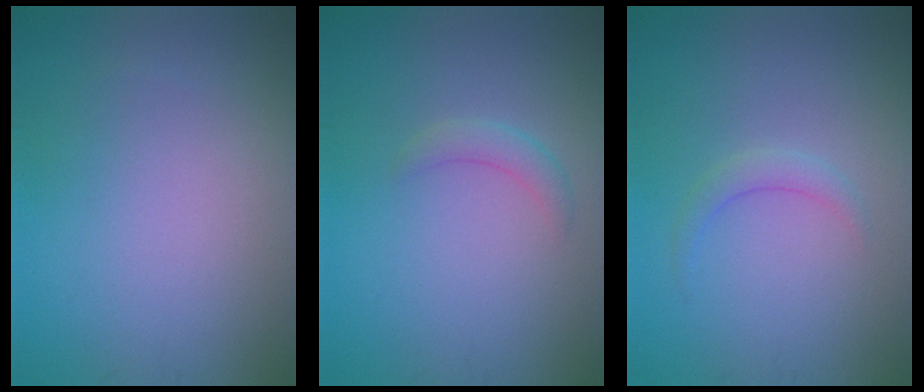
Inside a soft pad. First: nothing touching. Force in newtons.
{"total": 1.6, "press": 1.6, "slide": 0.1}
{"total": 1.4, "press": 1.4, "slide": 0.1}